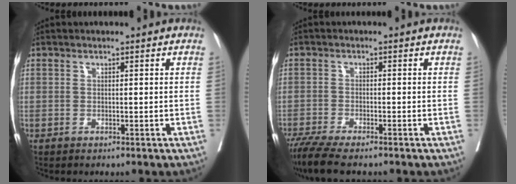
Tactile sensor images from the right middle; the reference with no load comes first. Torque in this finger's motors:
{"motor_torque": [0.39, -0.40, 0.10, 0.06]}